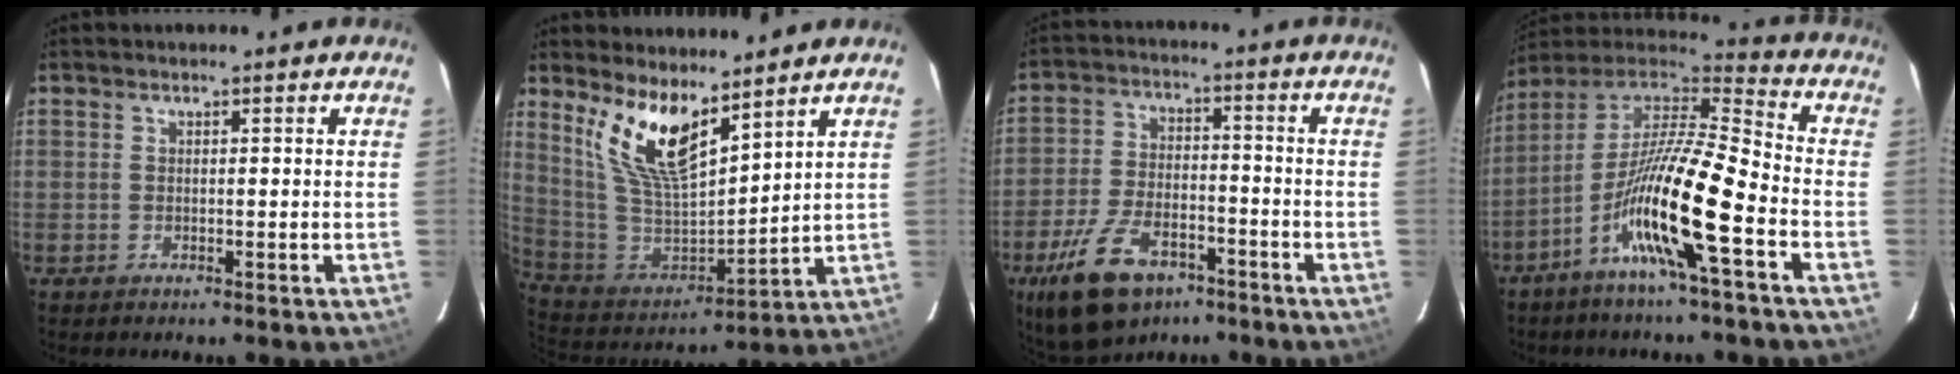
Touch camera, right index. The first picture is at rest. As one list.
[{"total": 14.4, "force": [9.6, 5.0, 9.5], "torque": [-0.188, -0.008, 0.203]}, {"total": 15.6, "force": [-9.5, 7.9, 9.5], "torque": [-0.205, -0.015, -0.162]}, {"total": 17.1, "force": [-7.7, 1.6, 15.2], "torque": [-0.275, -0.016, -0.156]}]